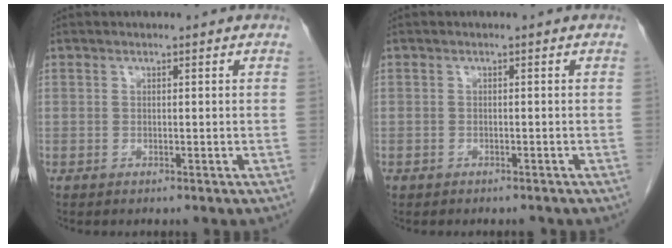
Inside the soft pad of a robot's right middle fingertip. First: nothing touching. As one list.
[{"total": 1.5, "force": [-1.2, 0.8, 0.3], "torque": [-0.009, 0.000, -0.016]}]